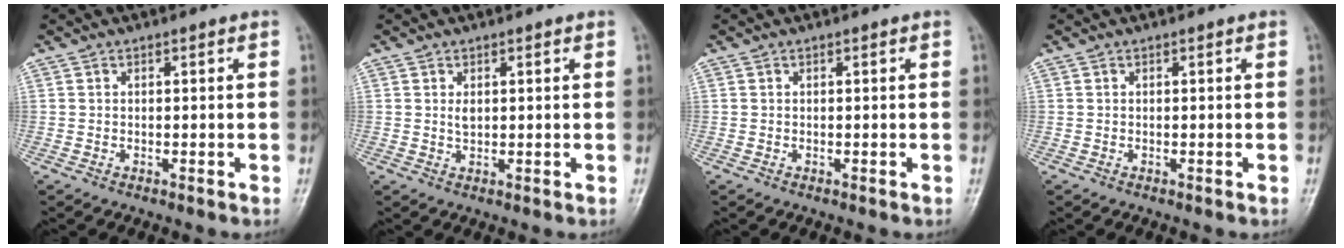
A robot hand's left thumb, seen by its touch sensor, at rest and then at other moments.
{"total": 1.7, "force": [0.7, 0.9, 1.3], "torque": [-0.016, -0.006, 0.019]}
{"total": 0.0}
{"total": 0.0}